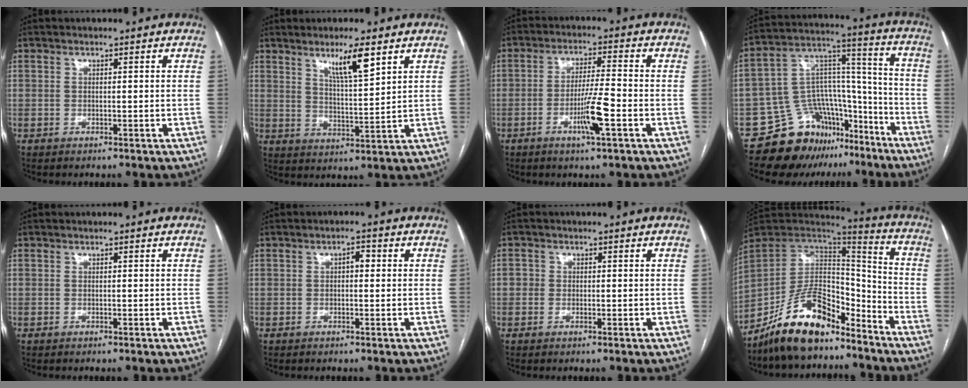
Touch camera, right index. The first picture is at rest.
{"total": 7.1, "force": [4.4, 0.4, 5.5], "torque": [-0.098, -0.008, 0.079]}
{"total": 6.8, "force": [-2.7, -0.1, 6.3], "torque": [-0.121, -0.007, -0.050]}
{"total": 15.8, "force": [-11.6, 9.5, 4.8], "torque": [-0.063, 0.094, -0.186]}
{"total": 0.0}
{"total": 1.8, "force": [0.2, 0.9, 1.5], "torque": [-0.021, 0.010, 0.001]}
{"total": 1.3, "force": [-0.2, 1.2, 0.4], "torque": [-0.001, 0.005, -0.005]}
{"total": 15.9, "force": [-12.0, 6.5, 8.2], "torque": [-0.141, 0.033, -0.214]}